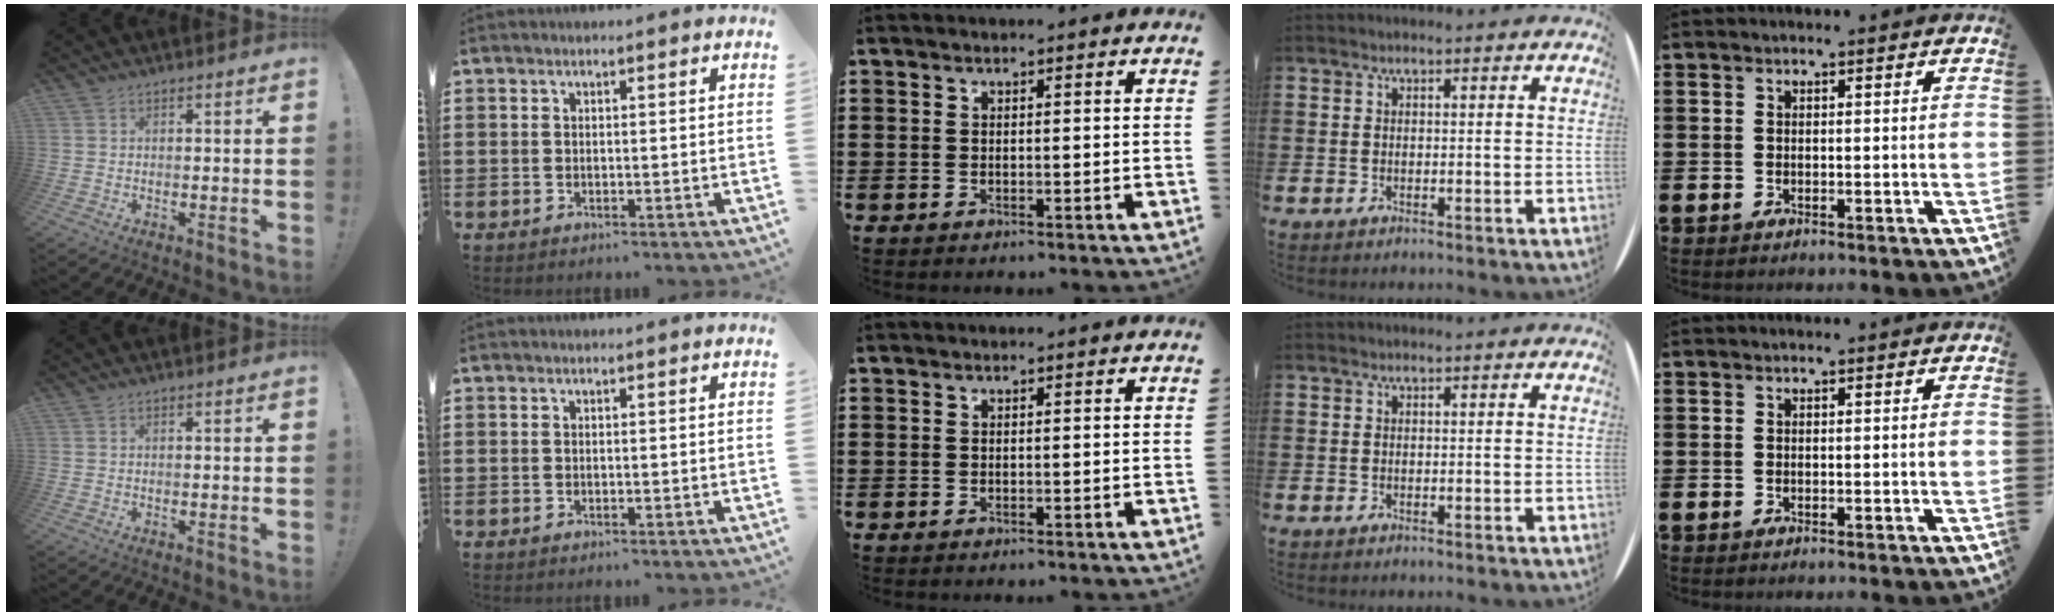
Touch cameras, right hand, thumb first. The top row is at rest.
{}